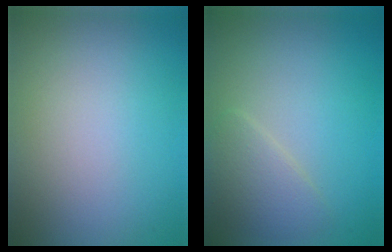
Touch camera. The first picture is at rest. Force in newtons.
{"total": 2.4, "press": 2.4, "slide": 0.1}